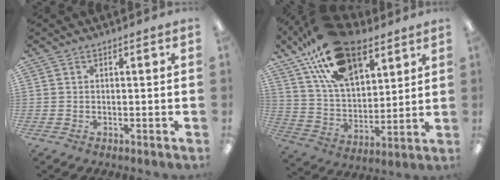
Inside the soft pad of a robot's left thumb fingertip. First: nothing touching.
{"total": 22.0, "force": [13.0, 11.8, 13.2], "torque": [-0.244, -0.050, 0.234]}